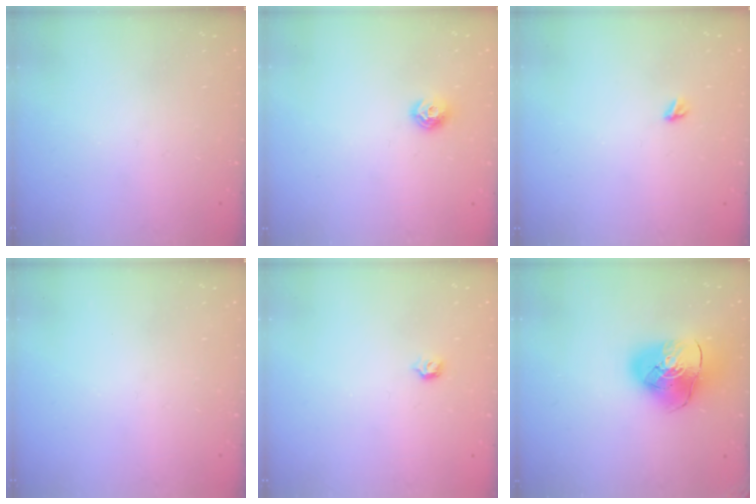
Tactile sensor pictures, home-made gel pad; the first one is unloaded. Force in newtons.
{"total": 7.0, "press": 6.9, "slide": 0.9}
{"total": 4.2, "press": 4.2, "slide": 0.5}
{"total": 0.0}
{"total": 4.0, "press": 3.9, "slide": 0.7}
{"total": 12.9, "press": 12.8, "slide": 1.8}